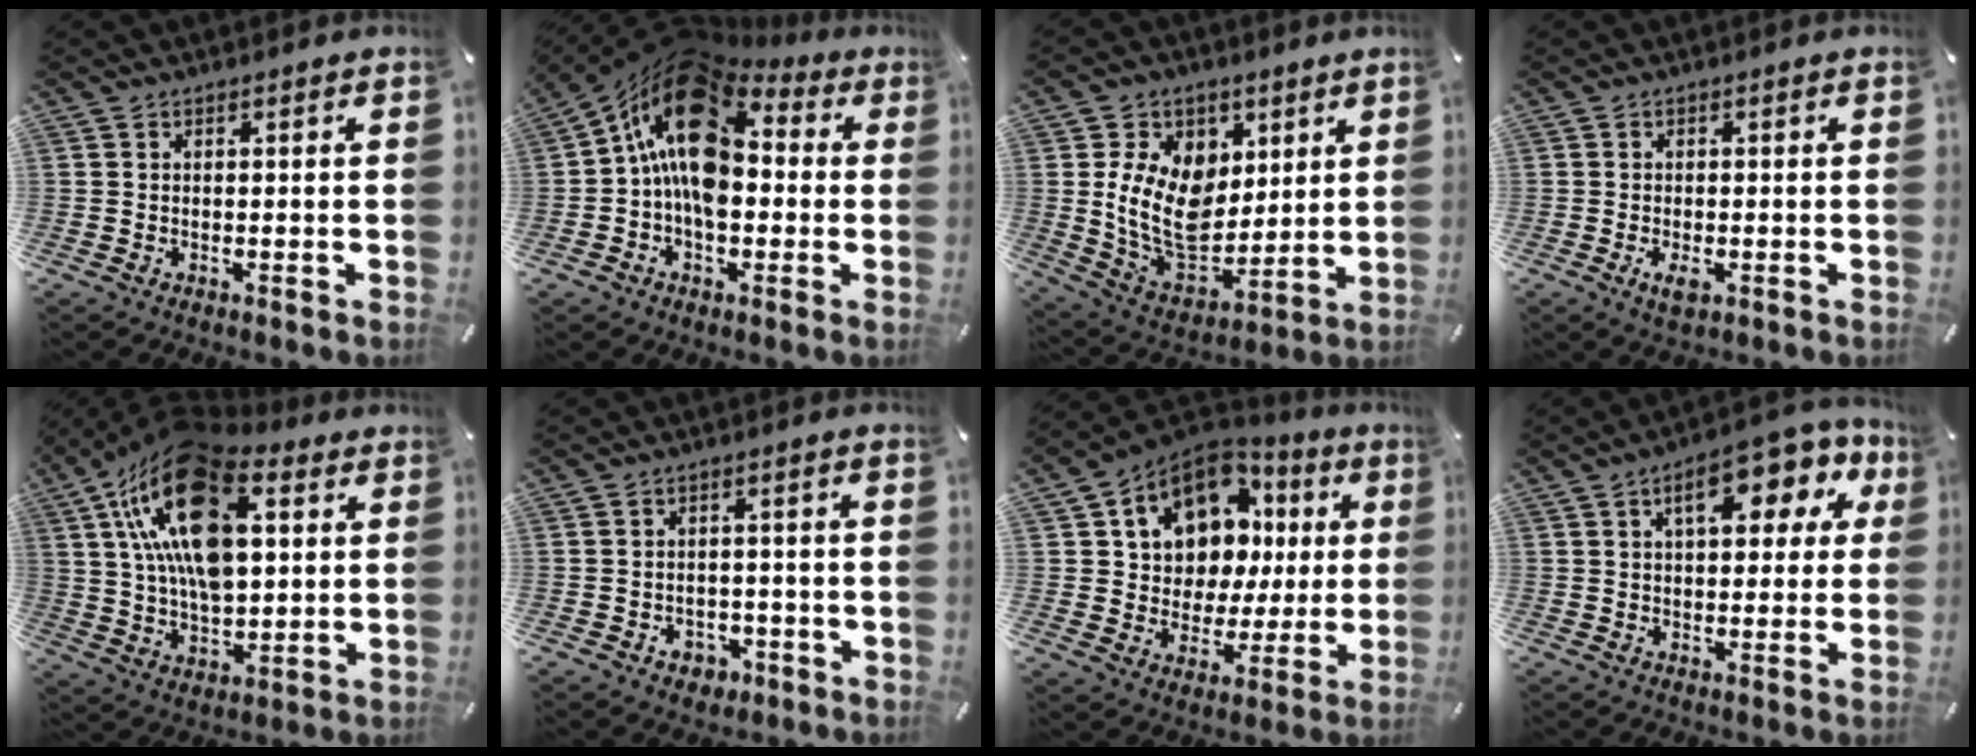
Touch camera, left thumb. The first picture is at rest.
{"total": 17.1, "force": [2.8, 11.8, 12.1], "torque": [-0.222, -0.010, 0.046]}
{"total": 15.8, "force": [2.7, 12.4, 9.4], "torque": [-0.195, -0.016, 0.056]}
{"total": 2.9, "force": [-1.0, 1.5, 2.3], "torque": [-0.054, -0.002, -0.020]}
{"total": 23.3, "force": [8.2, 13.6, 17.0], "torque": [-0.327, -0.022, 0.135]}
{"total": 4.1, "force": [-1.8, 3.4, 1.5], "torque": [-0.015, 0.006, -0.033]}
{"total": 12.8, "force": [6.2, 10.0, 4.9], "torque": [-0.096, -0.049, 0.119]}
{"total": 12.2, "force": [5.0, 6.2, 9.2], "torque": [-0.124, -0.012, 0.078]}